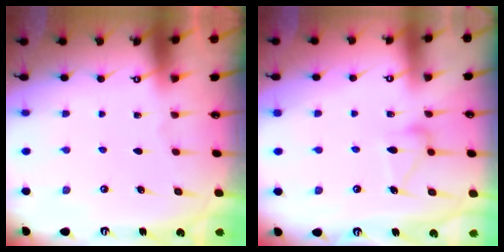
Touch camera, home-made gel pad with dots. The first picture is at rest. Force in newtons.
{"total": 11.7, "press": 11.7, "slide": 0.5}